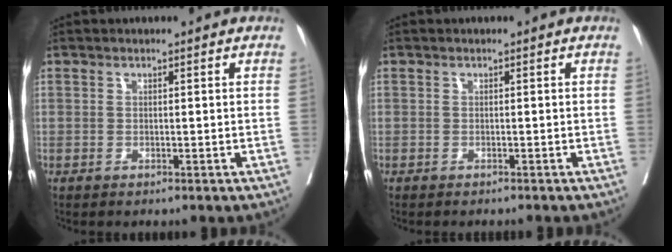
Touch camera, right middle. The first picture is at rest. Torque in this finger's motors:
{"motor_torque": [-0.06, -0.17, 0.01, 0.00]}